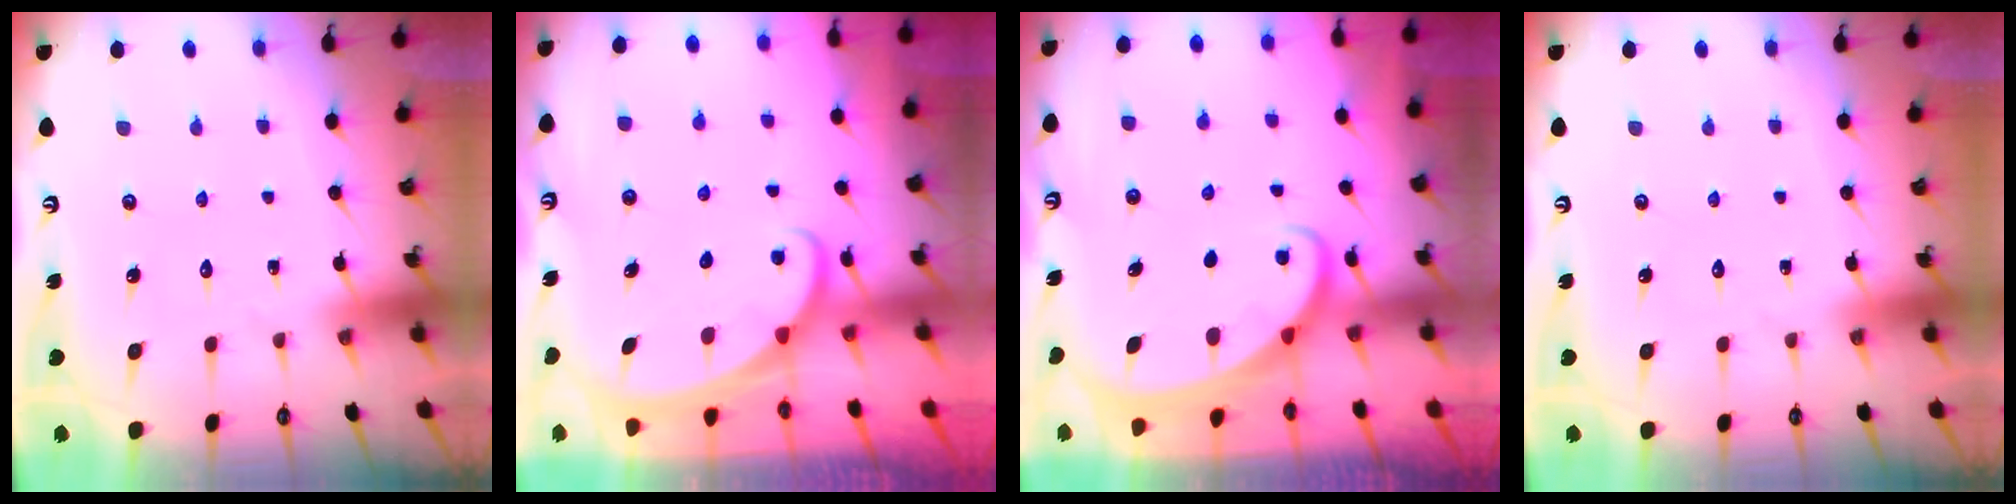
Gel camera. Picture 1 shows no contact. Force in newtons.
{"total": 1.9, "press": 1.9, "slide": 0.1}
{"total": 2.0, "press": 2.0, "slide": 0.2}
{"total": 0.0}